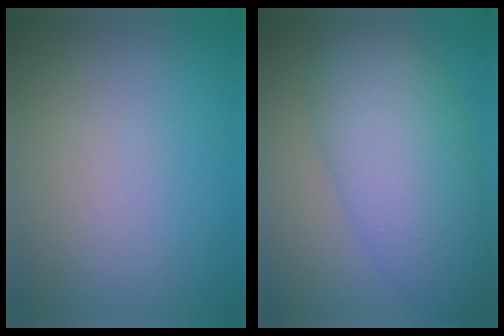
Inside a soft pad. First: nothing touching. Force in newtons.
{"total": 9.2, "press": 9.2, "slide": 0.1}